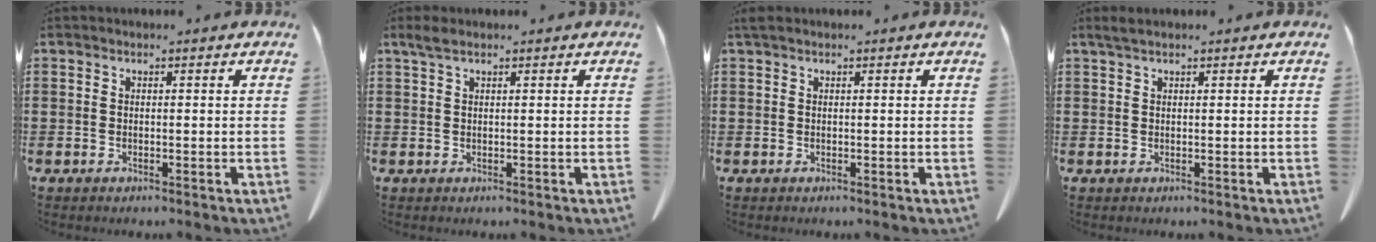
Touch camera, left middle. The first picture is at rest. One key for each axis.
{"total": 1.7, "fx": 1.1, "fy": 0.4, "fz": 1.3, "tx": -0.028, "ty": 0.003, "tz": 0.019}
{"total": 0.6, "fx": 0.4, "fy": 0.1, "fz": 0.5, "tx": -0.011, "ty": 0.002, "tz": 0.007}
{"total": 1.3, "fx": 0.9, "fy": 0.1, "fz": 0.9, "tx": -0.019, "ty": 0.002, "tz": 0.016}